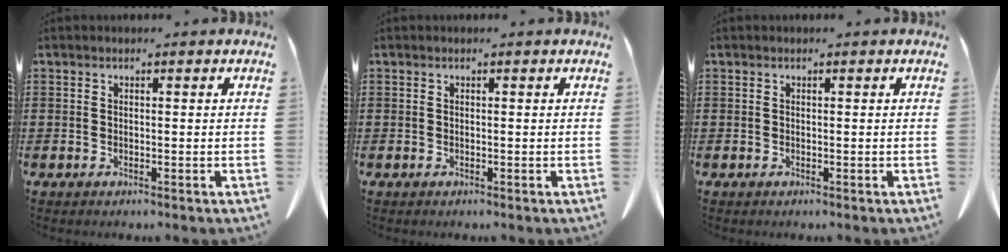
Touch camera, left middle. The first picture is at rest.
{"total": 0.0}
{"total": 0.0}